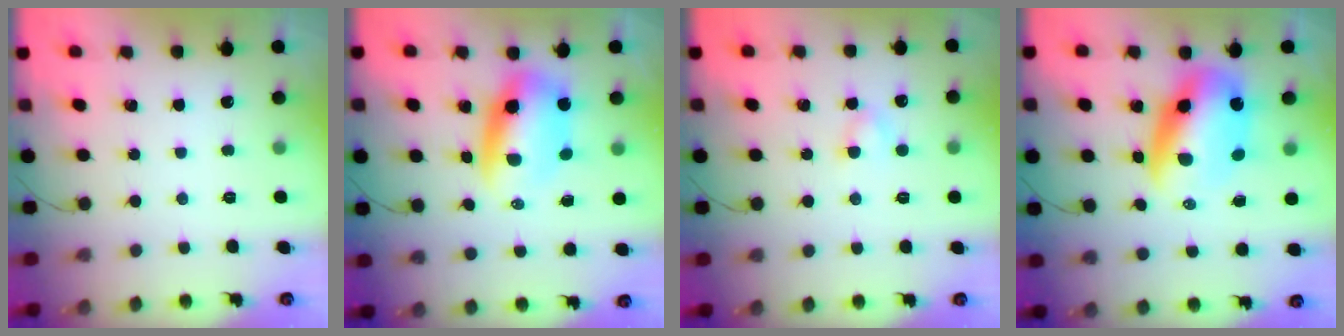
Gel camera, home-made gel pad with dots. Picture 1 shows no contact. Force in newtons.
{"total": 8.4, "press": 8.1, "slide": 2.1}
{"total": 3.1, "press": 3.0, "slide": 0.7}
{"total": 11.2, "press": 10.8, "slide": 3.0}